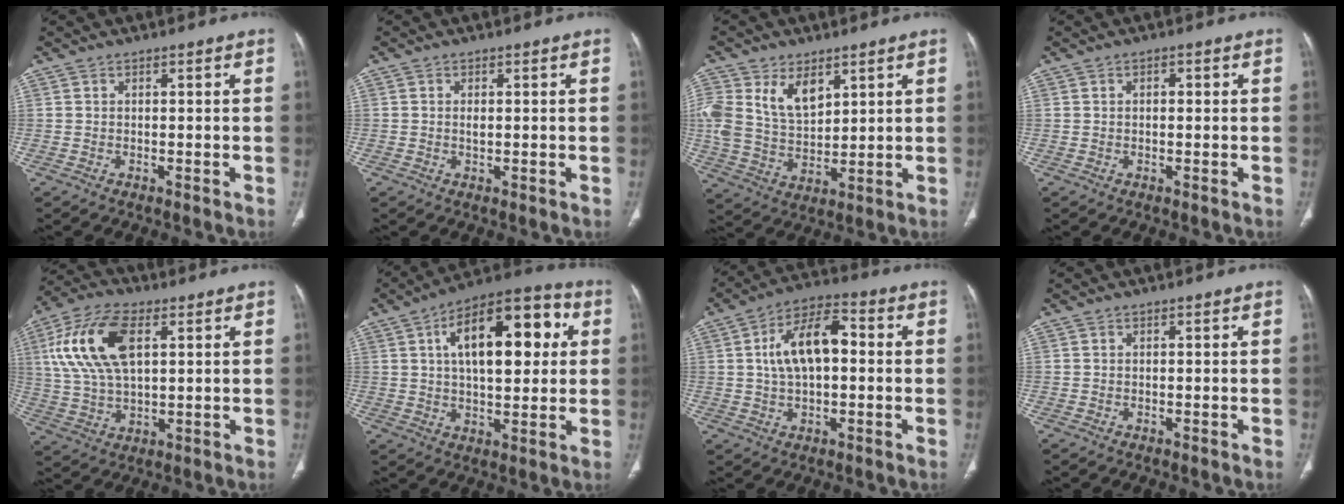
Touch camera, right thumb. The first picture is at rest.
{"total": 1.2, "force": [0.1, 0.7, 1.0], "torque": [-0.018, -0.001, 0.003]}
{"total": 12.3, "force": [5.5, 7.5, 8.0], "torque": [-0.144, -0.019, 0.121]}
{"total": 1.2, "force": [0.2, 0.6, 1.0], "torque": [-0.017, 0.005, 0.003]}
{"total": 16.0, "force": [4.7, 8.2, 12.9], "torque": [-0.265, 0.006, 0.091]}
{"total": 19.8, "force": [4.9, 9.4, 16.7], "torque": [-0.222, 0.019, 0.067]}
{"total": 12.3, "force": [1.3, 6.6, 10.3], "torque": [-0.177, 0.025, 0.015]}
{"total": 0.0}